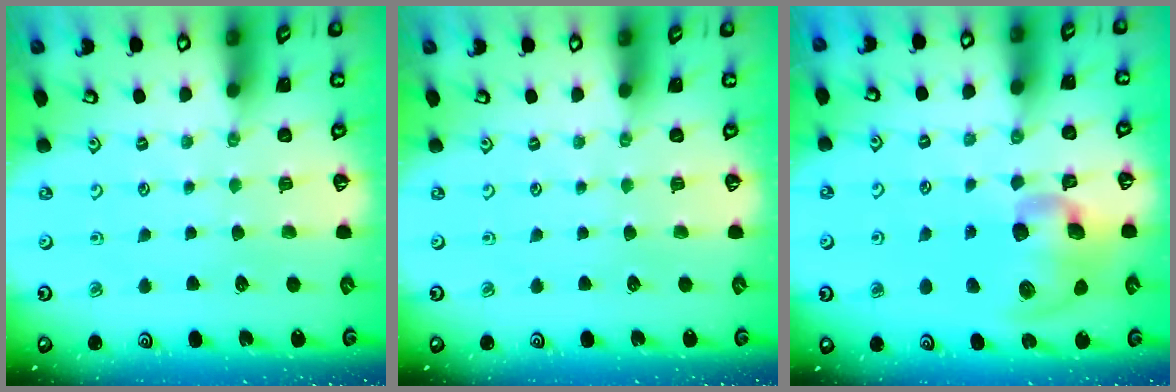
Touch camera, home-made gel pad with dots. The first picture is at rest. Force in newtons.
{"total": 0.0}
{"total": 14.3, "press": 14.1, "slide": 2.1}